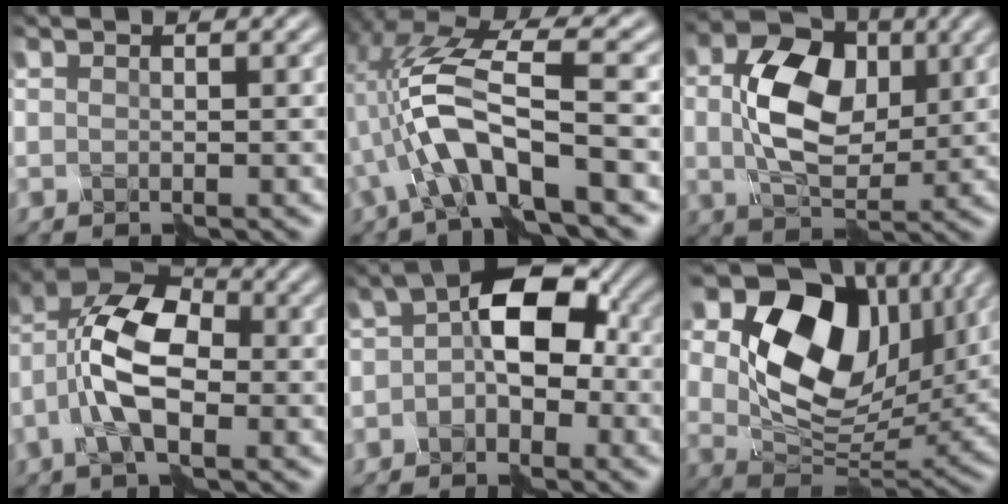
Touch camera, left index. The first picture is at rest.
{"total": 6.9, "force": [-1.6, 1.7, 6.5], "torque": [-0.149, 0.007, -0.028]}
{"total": 8.4, "force": [1.2, 5.4, 6.4], "torque": [-0.132, 0.005, 0.023]}
{"total": 8.1, "force": [-1.5, 4.1, 6.8], "torque": [-0.147, 0.021, -0.035]}
{"total": 5.9, "force": [-0.7, 3.5, 4.8], "torque": [-0.064, 0.021, -0.026]}
{"total": 15.0, "force": [6.2, 9.8, 9.6], "torque": [-0.192, 0.010, 0.120]}